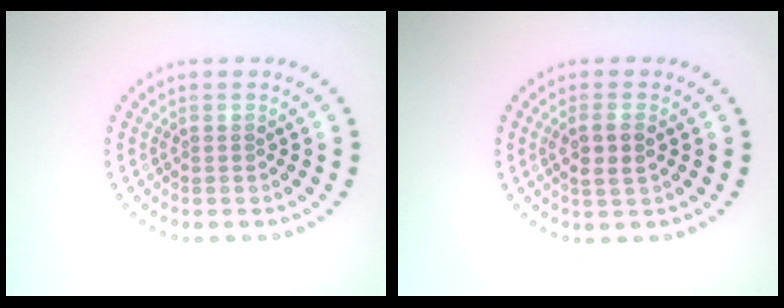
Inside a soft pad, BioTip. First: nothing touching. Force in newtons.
{"total": 2.3, "press": 2.2, "slide": 0.7}